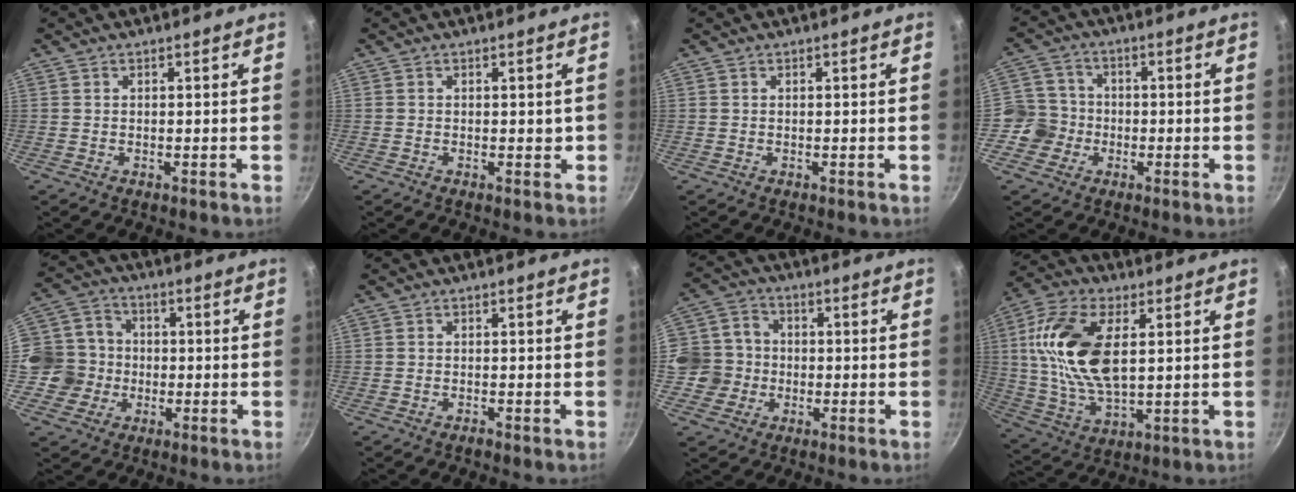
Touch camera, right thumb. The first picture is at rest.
{"total": 1.2, "force": [-0.1, 0.8, 0.9], "torque": [-0.002, 0.002, -0.002]}
{"total": 0.0}
{"total": 6.5, "force": [-2.0, 6.1, 1.1], "torque": [0.018, 0.024, -0.052]}
{"total": 10.3, "force": [-1.8, 9.7, 3.0], "torque": [-0.022, 0.030, -0.050]}
{"total": 0.6, "force": [-0.5, 0.0, 0.3], "torque": [-0.012, 0.005, -0.010]}
{"total": 8.4, "force": [-1.5, 7.9, 2.6], "torque": [-0.008, 0.024, -0.045]}
{"total": 17.6, "force": [3.5, 9.0, 14.7], "torque": [-0.283, -0.002, 0.066]}